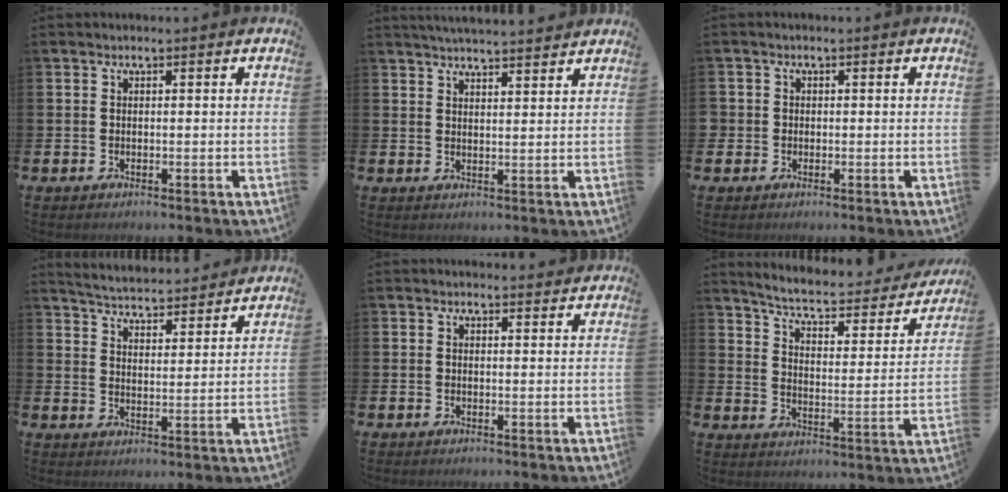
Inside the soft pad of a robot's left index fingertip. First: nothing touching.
{"total": 3.7, "force": [3.7, -0.3, 0.2], "torque": [-0.013, -0.017, 0.068]}
{"total": 1.2, "force": [0.0, 1.2, 0.0], "torque": [0.001, 0.002, -0.003]}
{"total": 5.2, "force": [5.2, 0.4, 0.2], "torque": [-0.021, -0.043, 0.088]}
{"total": 1.1, "force": [1.0, 0.2, 0.1], "torque": [0.004, -0.002, 0.018]}
{"total": 5.9, "force": [5.3, 1.1, 2.3], "torque": [-0.073, -0.039, 0.083]}